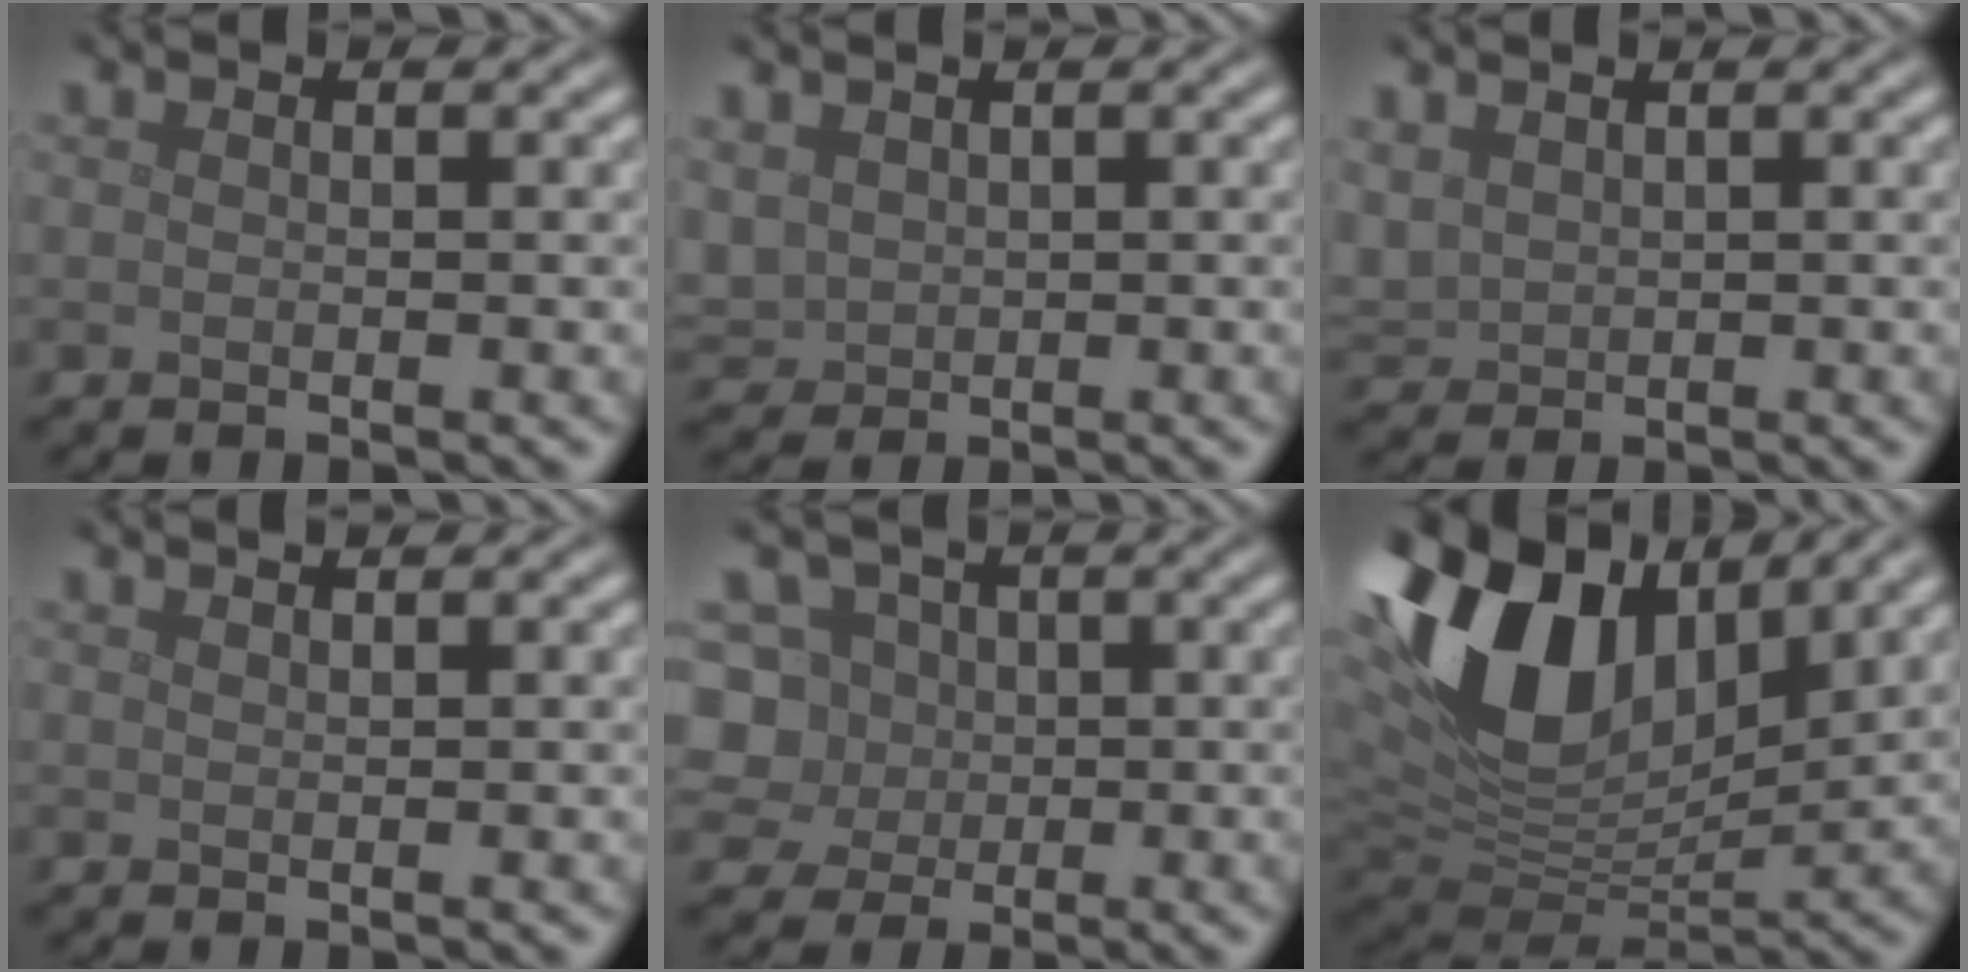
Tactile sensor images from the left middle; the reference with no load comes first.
{"total": 2.6, "force": [0.9, 2.0, 1.3], "torque": [-0.041, 0.000, 0.024]}
{"total": 2.2, "force": [1.2, 1.5, 1.0], "torque": [-0.032, 0.003, 0.032]}
{"total": 0.9, "force": [0.7, 0.2, 0.5], "torque": [-0.006, 0.001, 0.009]}
{"total": 8.9, "force": [0.9, 8.1, 3.6], "torque": [-0.079, 0.036, -0.014]}
{"total": 13.6, "force": [5.6, 7.9, 9.5], "torque": [-0.203, 0.017, 0.102]}